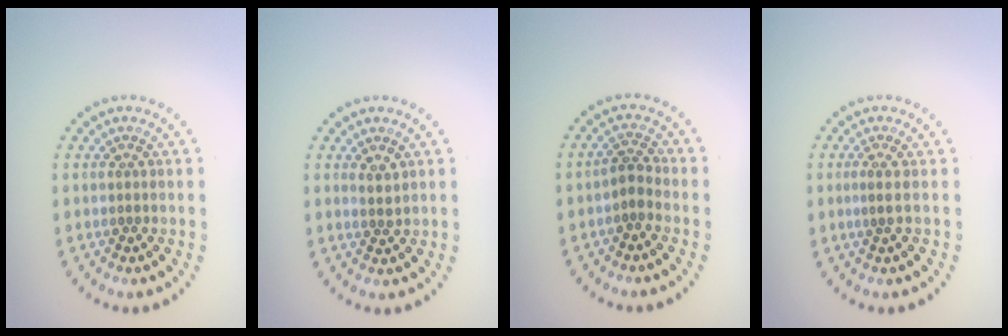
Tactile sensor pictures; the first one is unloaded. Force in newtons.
{"total": 1.2, "press": 1.0, "slide": 0.7}
{"total": 1.7, "press": 1.3, "slide": 1.0}
{"total": 0.8, "press": 0.6, "slide": 0.5}